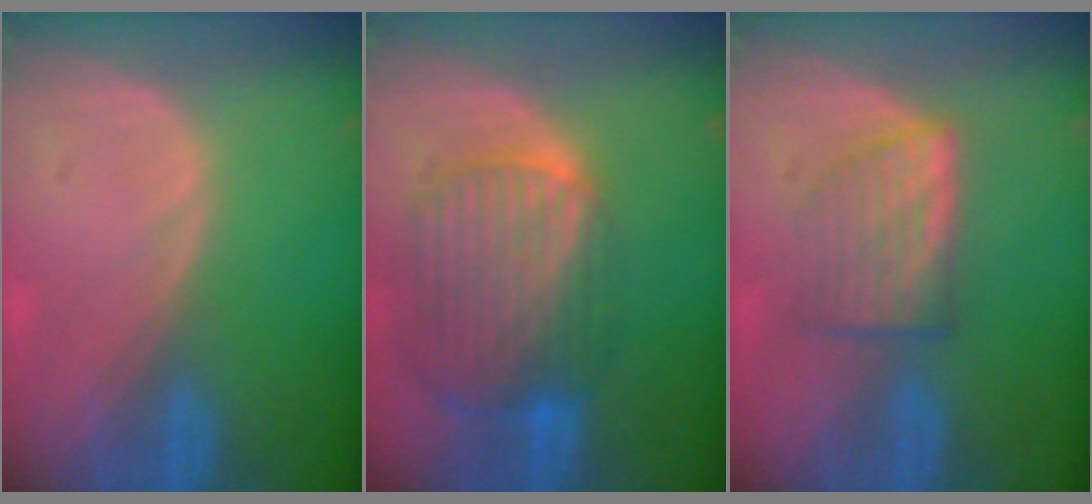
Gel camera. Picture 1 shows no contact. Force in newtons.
{"total": 10.3, "press": 8.6, "slide": 5.6}
{"total": 5.7, "press": 5.6, "slide": 1.0}